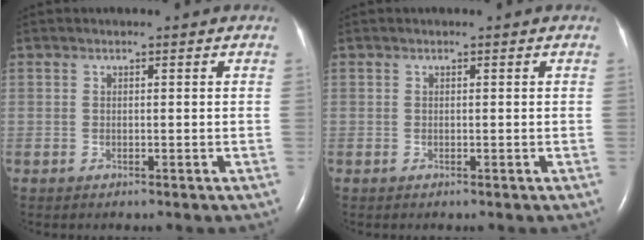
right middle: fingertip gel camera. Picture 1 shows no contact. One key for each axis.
{"total": 0.0}